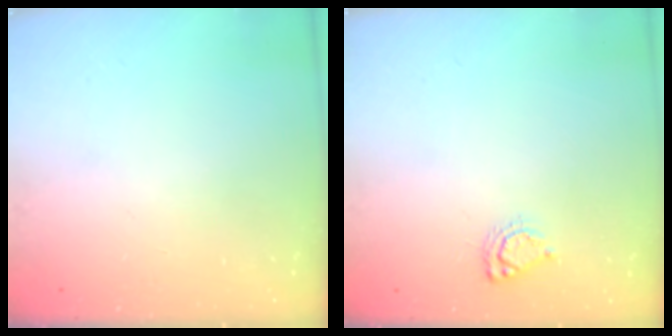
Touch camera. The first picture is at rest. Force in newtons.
{"total": 6.0, "press": 6.0, "slide": 0.7}